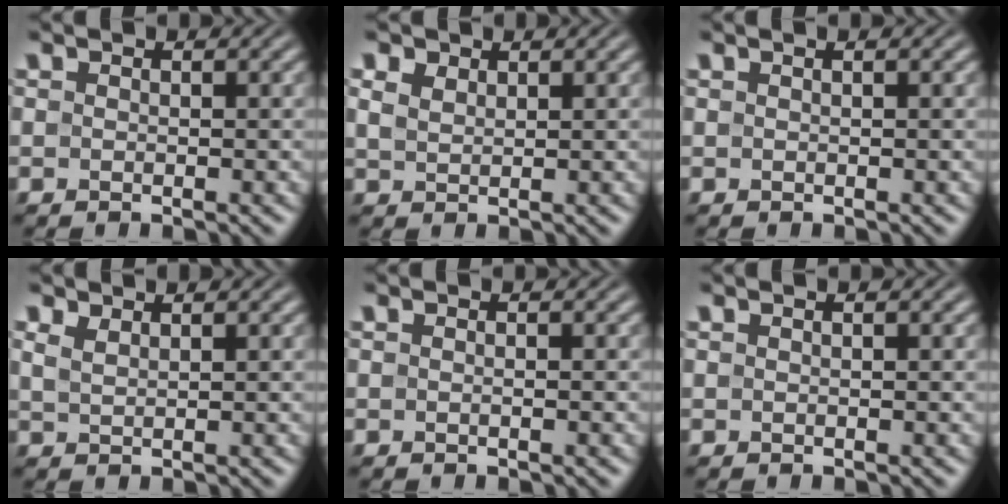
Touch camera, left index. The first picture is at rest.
{"total": 2.2, "force": [1.6, 1.2, 1.0], "torque": [-0.022, 0.003, 0.023]}
{"total": 1.0, "force": [0.5, 0.3, 0.9], "torque": [-0.011, 0.005, 0.001]}
{"total": 1.5, "force": [1.2, 0.4, 0.7], "torque": [-0.020, 0.001, 0.027]}
{"total": 0.6, "force": [0.0, 0.1, 0.6], "torque": [-0.009, -0.001, -0.004]}
{"total": 0.7, "force": [0.4, 0.2, 0.6], "torque": [-0.007, 0.006, 0.002]}